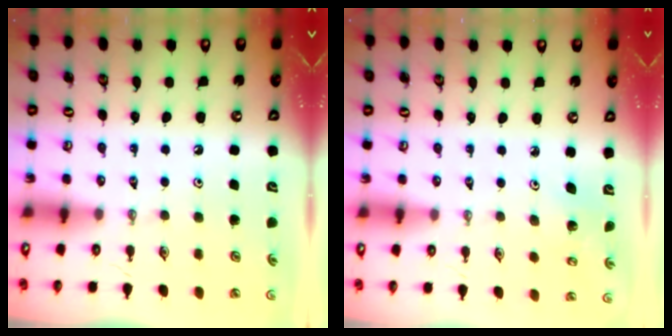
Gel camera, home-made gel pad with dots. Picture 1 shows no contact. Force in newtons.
{"total": 2.4, "press": 2.4, "slide": 0.2}